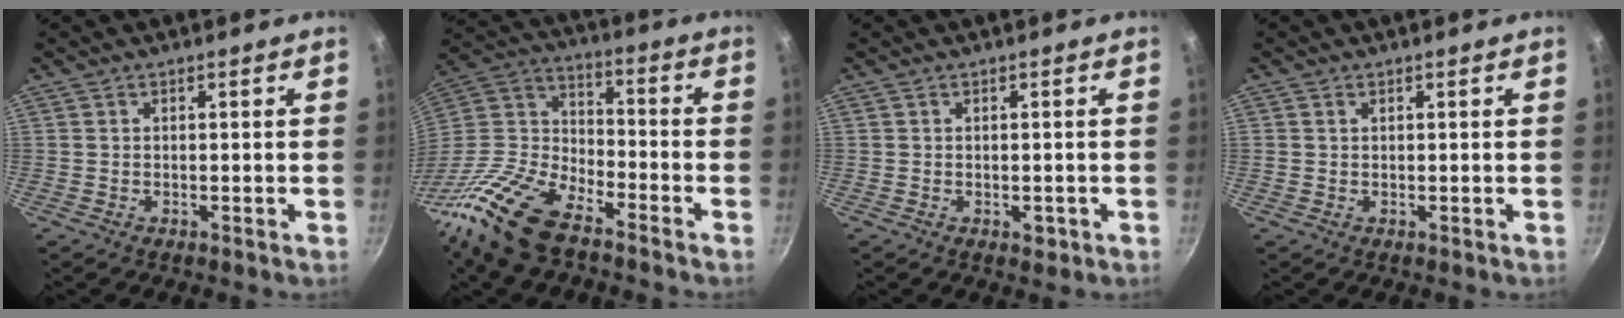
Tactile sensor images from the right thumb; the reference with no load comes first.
{"total": 19.6, "force": [-13.3, 8.7, 11.5], "torque": [-0.219, 0.073, -0.272]}
{"total": 1.8, "force": [-0.6, 1.1, 1.3], "torque": [-0.016, 0.000, -0.007]}
{"total": 0.8, "force": [0.4, 0.6, 0.3], "torque": [-0.004, 0.001, 0.006]}